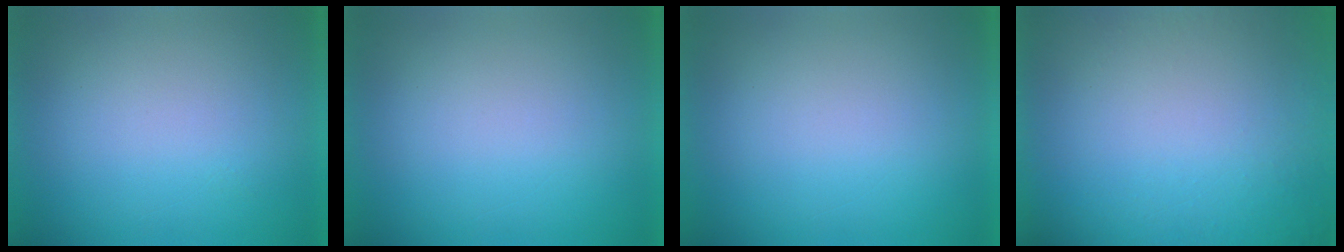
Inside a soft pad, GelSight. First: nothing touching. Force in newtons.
{"total": 0.0}
{"total": 0.0}
{"total": 4.7}